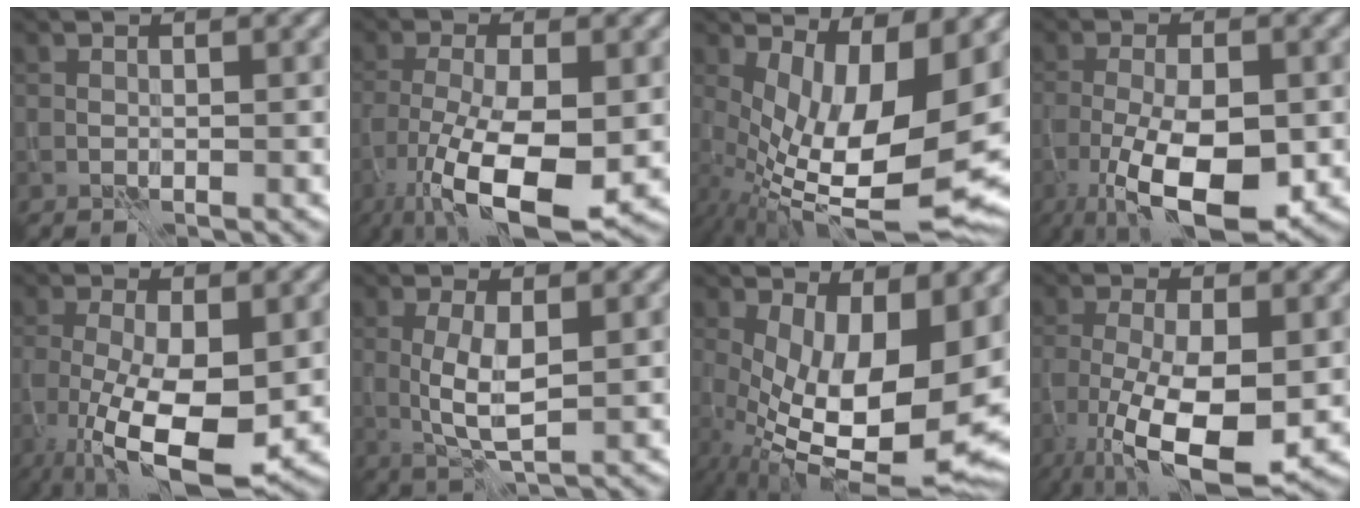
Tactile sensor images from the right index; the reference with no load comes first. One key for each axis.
{"total": 10.5, "fx": -4.4, "fy": 3.6, "fz": 8.9, "tx": -0.172, "ty": -0.018, "tz": -0.074}
{"total": 12.8, "fx": 0.3, "fy": 4.8, "fz": 11.9, "tx": -0.192, "ty": -0.020, "tz": 0.021}
{"total": 9.8, "fx": -3.6, "fy": 3.6, "fz": 8.4, "tx": -0.153, "ty": -0.012, "tz": -0.058}
{"total": 9.6, "fx": -2.5, "fy": 3.3, "fz": 8.7, "tx": -0.160, "ty": -0.018, "tz": -0.041}
{"total": 3.7, "fx": -0.1, "fy": 1.0, "fz": 3.5, "tx": -0.077, "ty": 0.001, "tz": -0.002}
{"total": 12.9, "fx": -0.3, "fy": 5.6, "fz": 11.6, "tx": -0.182, "ty": -0.024, "tz": 0.006}
{"total": 9.6, "fx": -2.9, "fy": 3.2, "fz": 8.6, "tx": -0.163, "ty": -0.017, "tz": -0.047}